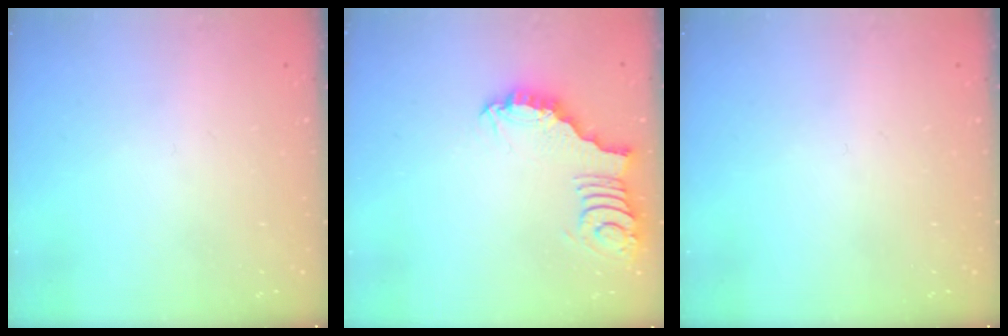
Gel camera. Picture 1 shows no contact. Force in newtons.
{"total": 3.0, "press": 3.0, "slide": 0.0}
{"total": 0.0}